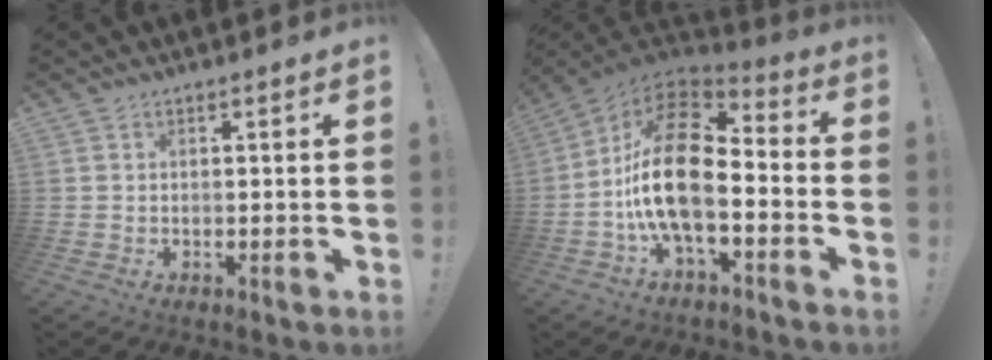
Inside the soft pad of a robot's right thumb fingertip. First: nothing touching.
{"total": 20.2, "force": [-3.0, 10.1, 17.3], "torque": [-0.350, 0.021, -0.048]}